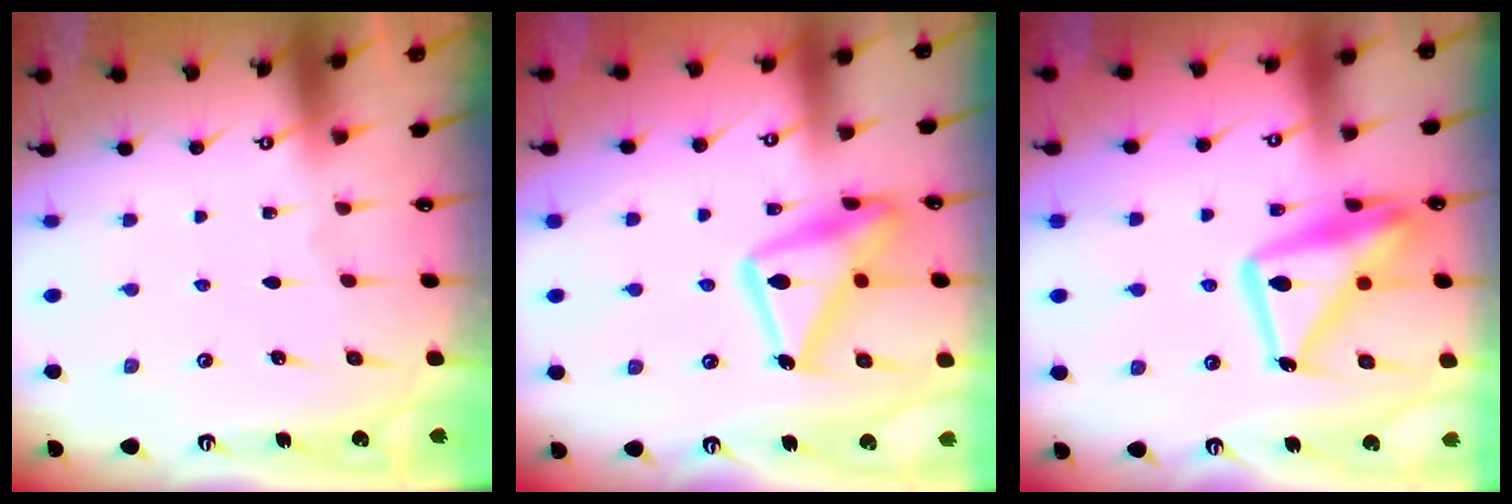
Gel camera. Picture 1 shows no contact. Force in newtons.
{"total": 19.0, "press": 19.0, "slide": 1.3}
{"total": 17.7, "press": 17.6, "slide": 1.9}